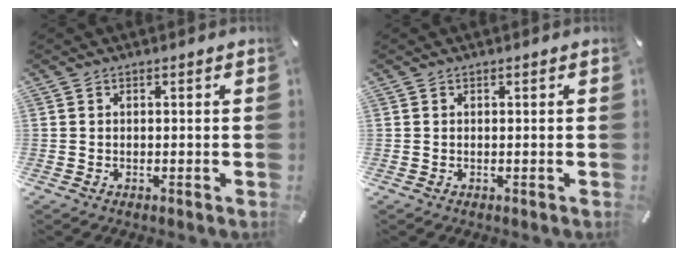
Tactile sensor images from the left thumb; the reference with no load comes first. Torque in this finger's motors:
{"motor_torque": [0.00, 0.00, 0.00, 0.00, 0.00]}